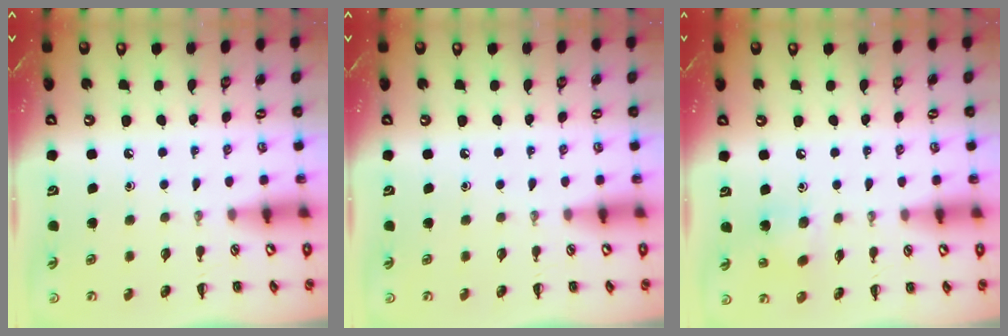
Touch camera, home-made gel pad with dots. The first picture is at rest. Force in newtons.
{"total": 0.0}
{"total": 5.5, "press": 5.3, "slide": 1.3}